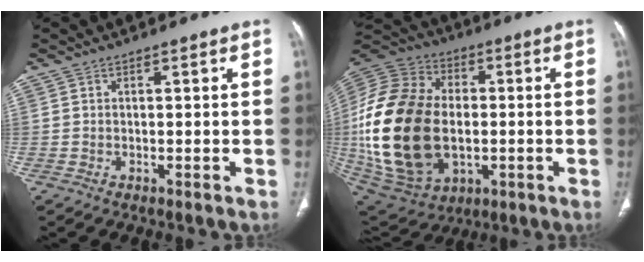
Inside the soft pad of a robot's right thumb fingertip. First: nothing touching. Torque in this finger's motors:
{"motor_torque": [-0.03, 1.98, 2.76, 0.00, 0.76]}